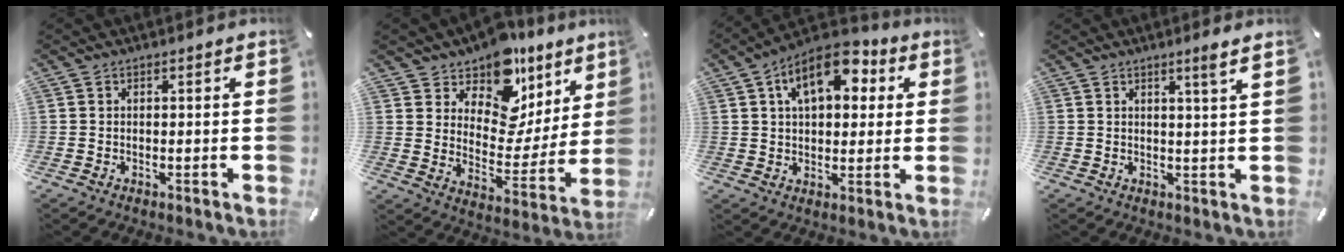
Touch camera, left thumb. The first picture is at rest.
{"total": 14.2, "force": [10.8, 8.3, 4.1], "torque": [-0.063, -0.103, 0.191]}
{"total": 13.4, "force": [5.4, 8.0, 9.3], "torque": [-0.134, -0.008, 0.092]}
{"total": 3.1, "force": [2.0, -0.4, 2.4], "torque": [-0.041, -0.010, 0.031]}